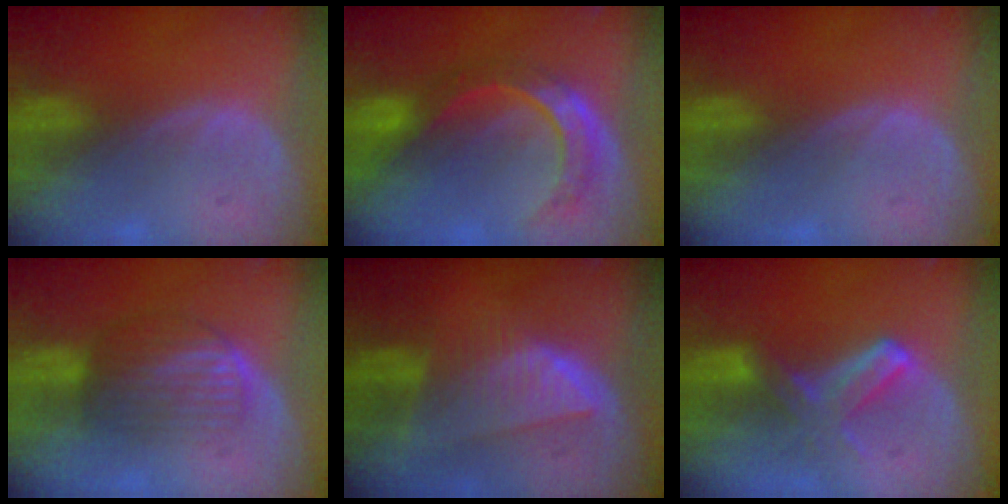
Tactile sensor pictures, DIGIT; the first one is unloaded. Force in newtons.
{"total": 8.8, "press": 7.3, "slide": 4.9}
{"total": 0.0}
{"total": 6.2, "press": 6.0, "slide": 1.5}
{"total": 8.1, "press": 7.2, "slide": 3.8}
{"total": 5.7, "press": 5.7, "slide": 1.0}